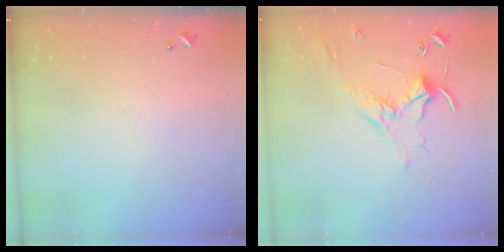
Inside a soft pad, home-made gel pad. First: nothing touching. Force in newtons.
{"total": 1.7, "press": 1.6, "slide": 0.5}